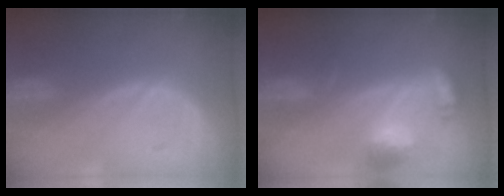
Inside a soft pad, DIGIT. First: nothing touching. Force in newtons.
{"total": 7.0, "press": 6.6, "slide": 2.5}